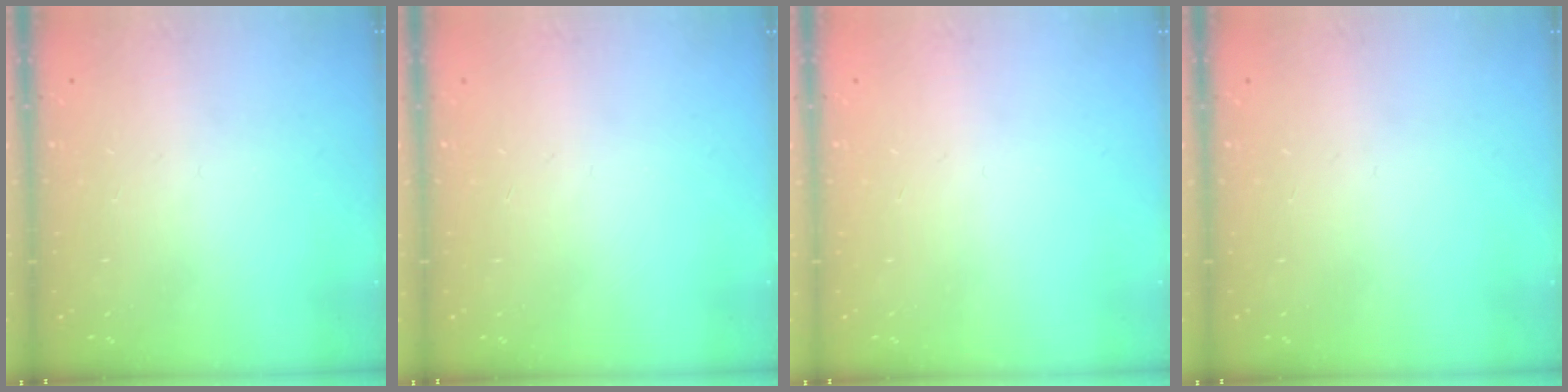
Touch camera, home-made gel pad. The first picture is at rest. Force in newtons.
{"total": 0.0}
{"total": 0.0}
{"total": 0.0}